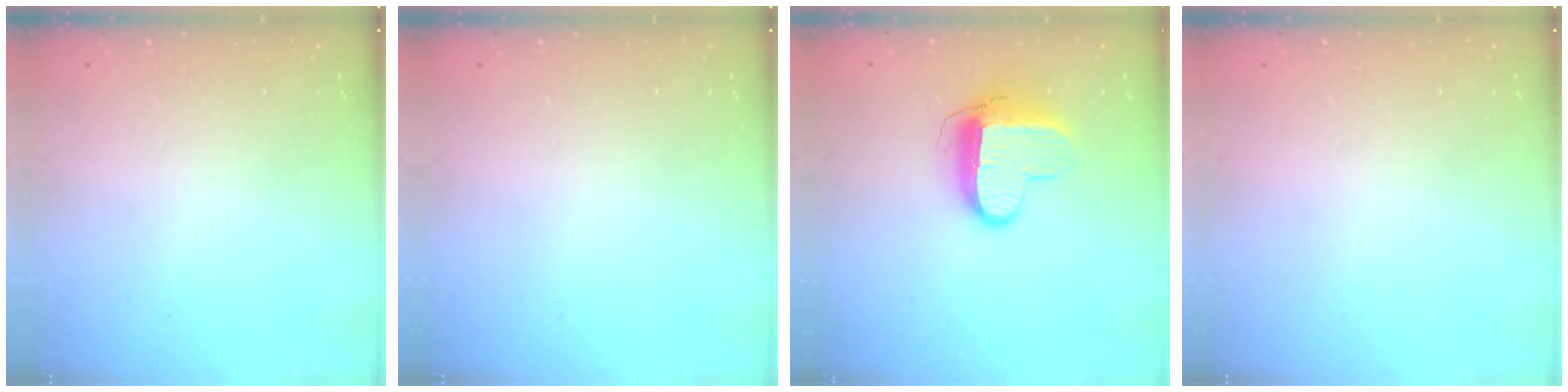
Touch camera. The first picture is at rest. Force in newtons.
{"total": 0.0}
{"total": 11.1, "press": 11.1, "slide": 0.8}
{"total": 0.0}